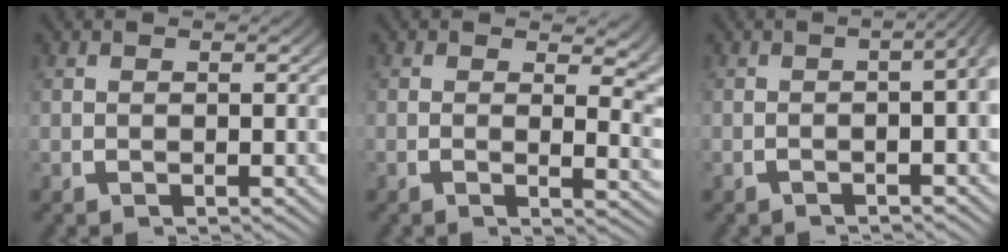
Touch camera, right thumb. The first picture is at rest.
{"total": 3.2, "force": [1.5, 1.2, 2.6], "torque": [-0.016, -0.010, 0.015]}
{"total": 4.6, "force": [-0.1, 2.4, 4.0], "torque": [-0.039, 0.024, -0.020]}